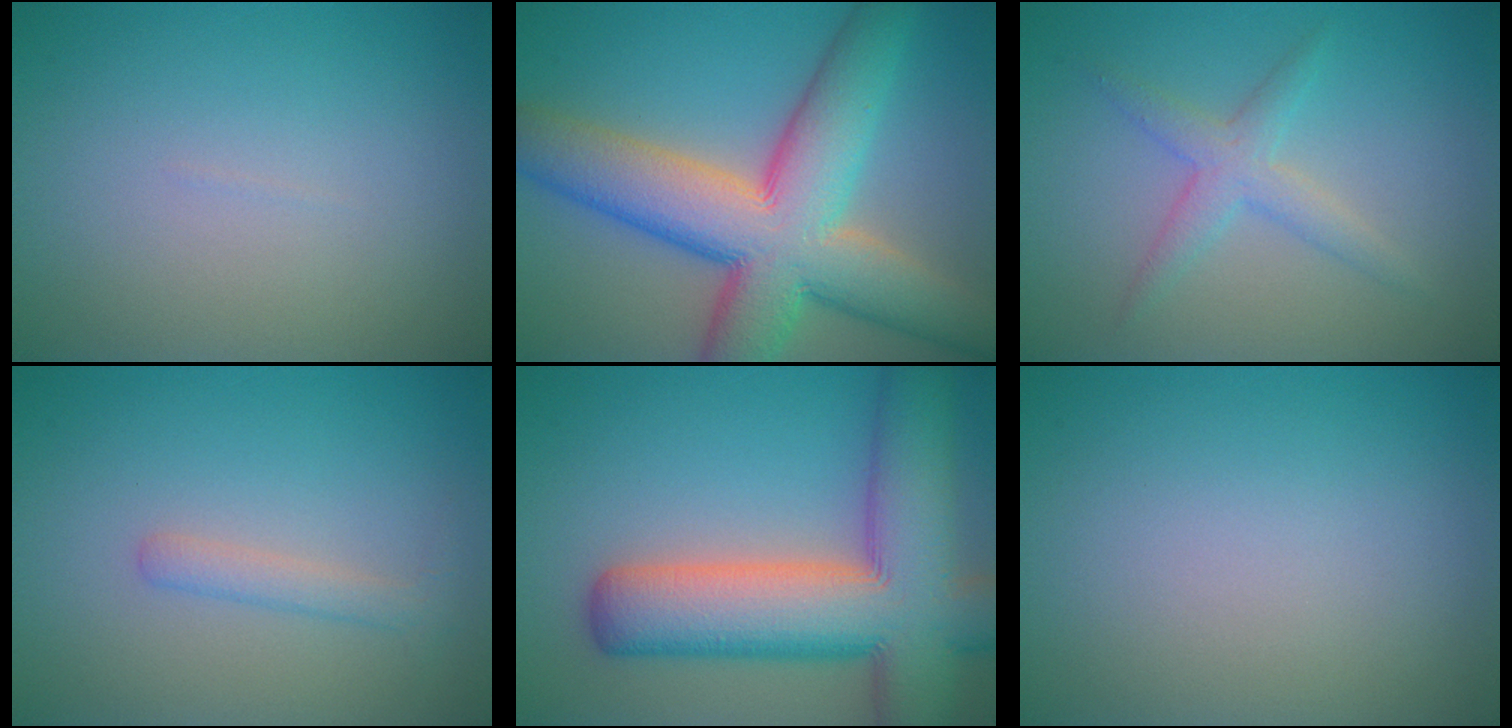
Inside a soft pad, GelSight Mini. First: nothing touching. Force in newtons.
{"total": 12.3, "press": 12.3, "slide": 0.6}
{"total": 2.5, "press": 2.5, "slide": 0.1}
{"total": 1.6, "press": 1.6, "slide": 0.0}
{"total": 12.8, "press": 12.8, "slide": 0.8}
{"total": 0.0}